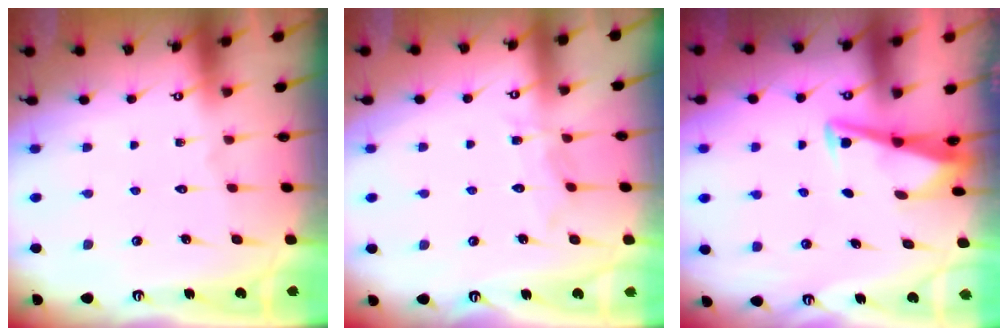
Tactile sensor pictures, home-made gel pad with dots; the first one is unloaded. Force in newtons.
{"total": 6.4, "press": 6.4, "slide": 0.1}
{"total": 4.5, "press": 4.4, "slide": 0.8}